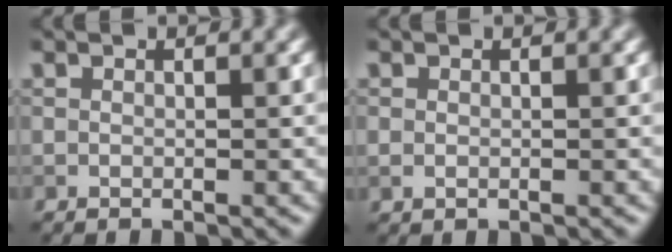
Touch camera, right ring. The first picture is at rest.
{"total": 0.7, "force": [-0.1, 0.6, 0.4], "torque": [-0.007, -0.001, -0.001]}